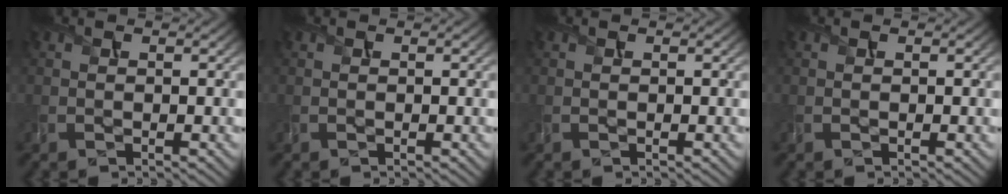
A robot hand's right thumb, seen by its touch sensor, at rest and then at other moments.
{"total": 0.0}
{"total": 0.0}
{"total": 0.0}